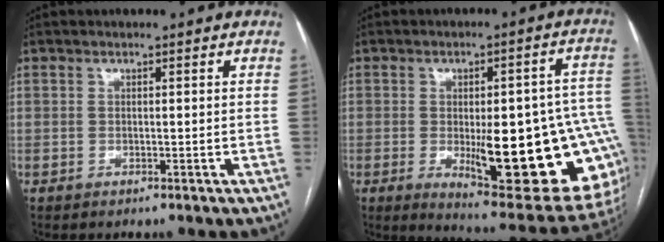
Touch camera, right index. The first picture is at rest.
{"total": 23.7, "force": [-4.3, 6.5, 22.4], "torque": [-0.201, 0.007, -0.032]}